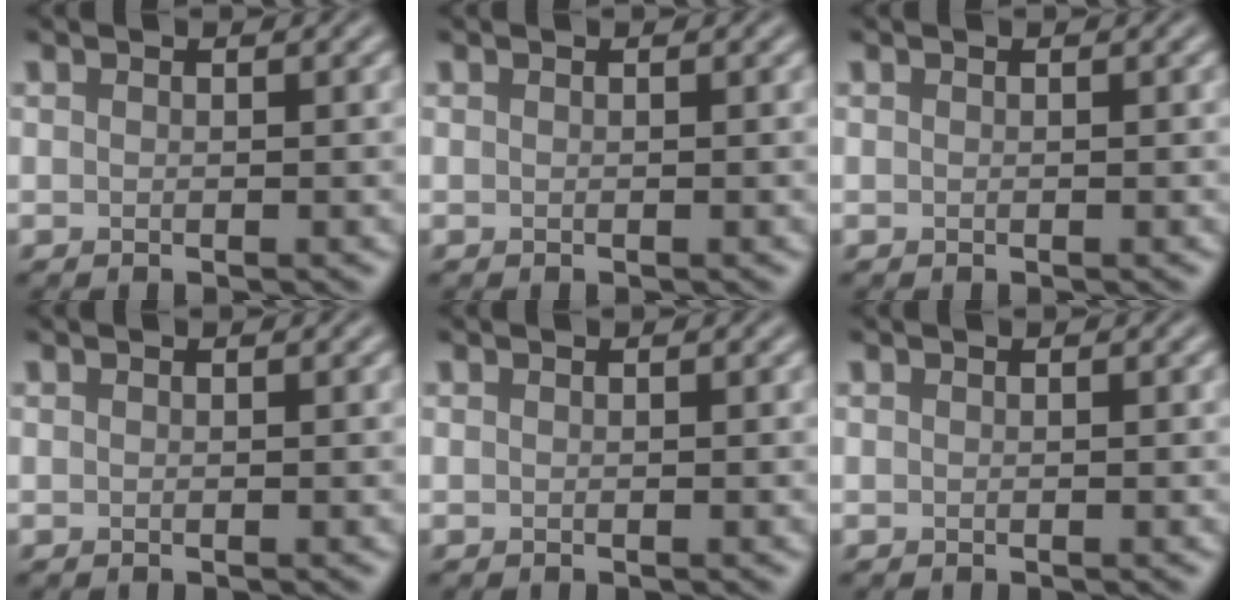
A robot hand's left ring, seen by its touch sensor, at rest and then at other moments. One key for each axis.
{"total": 0.0}
{"total": 0.0}
{"total": 0.0}
{"total": 0.0}
{"total": 0.0}